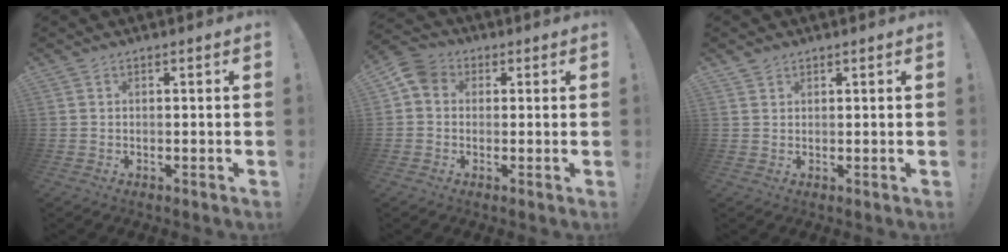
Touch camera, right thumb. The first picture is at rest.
{"total": 5.4, "force": [0.9, 4.6, 2.7], "torque": [-0.061, 0.010, 0.020]}
{"total": 1.3, "force": [1.1, 0.7, 0.2], "torque": [-0.002, -0.002, 0.020]}